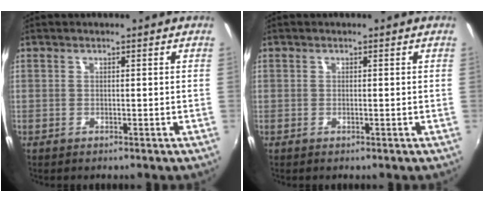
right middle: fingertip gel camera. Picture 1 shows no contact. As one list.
[{"total": 0.0}]